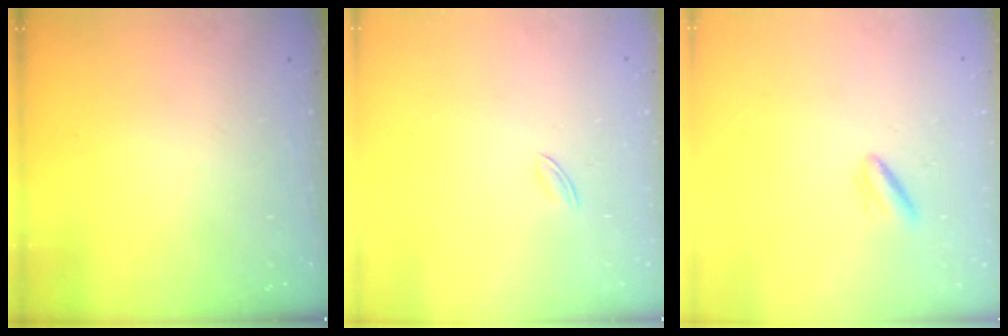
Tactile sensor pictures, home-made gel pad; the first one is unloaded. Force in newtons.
{"total": 1.7, "press": 1.7, "slide": 0.5}
{"total": 3.0, "press": 2.8, "slide": 1.0}